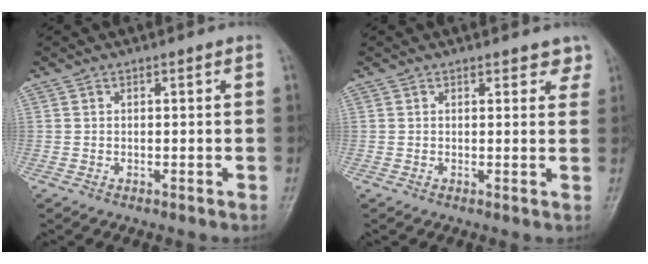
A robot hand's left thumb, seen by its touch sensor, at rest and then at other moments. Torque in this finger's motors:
{"motor_torque": [-0.14, -0.05, -0.01, -0.18, 0.04]}